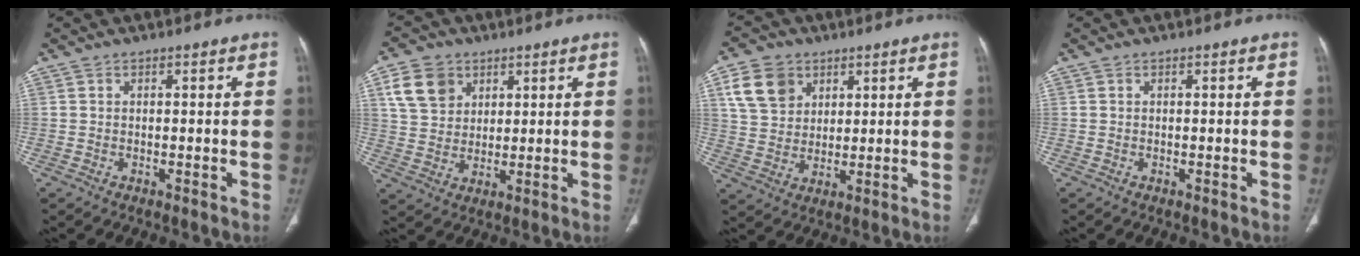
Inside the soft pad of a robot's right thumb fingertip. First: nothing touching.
{"total": 8.9, "force": [4.1, 6.8, 4.0], "torque": [-0.054, -0.011, 0.084]}
{"total": 9.7, "force": [4.5, 7.3, 4.5], "torque": [-0.063, -0.011, 0.091]}
{"total": 0.0}